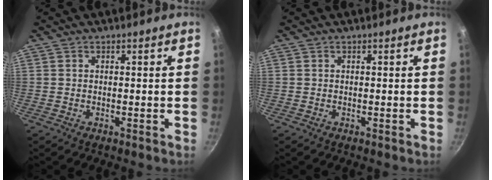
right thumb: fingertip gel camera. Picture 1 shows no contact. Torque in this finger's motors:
{"motor_torque": [-0.01, 0.01, 0.00, 0.00, 0.00]}